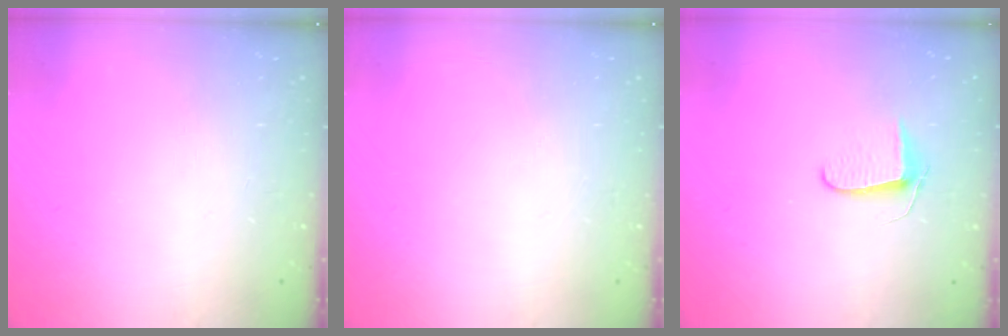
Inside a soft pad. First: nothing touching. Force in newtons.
{"total": 0.0}
{"total": 6.3, "press": 6.2, "slide": 0.5}